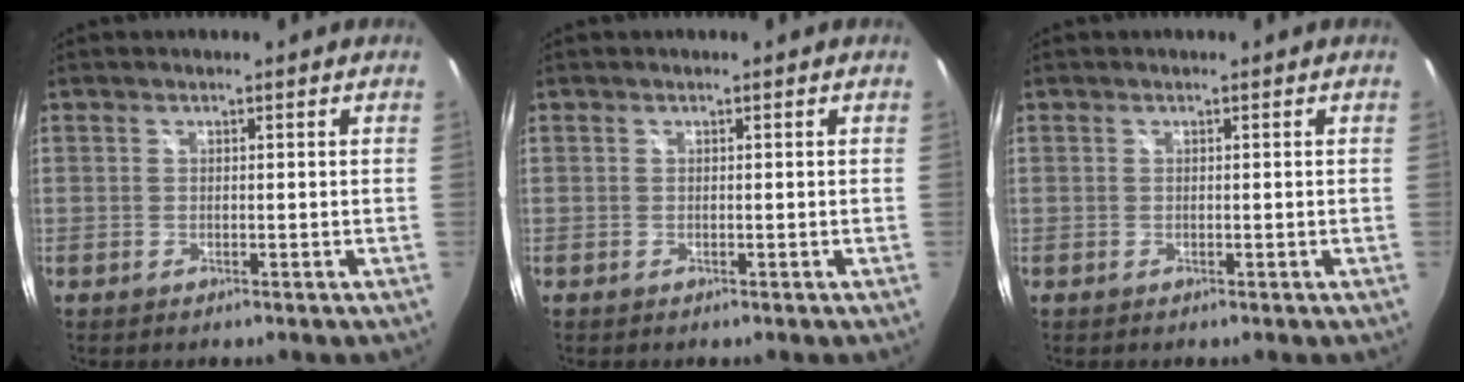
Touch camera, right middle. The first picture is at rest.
{"total": 0.0}
{"total": 0.0}